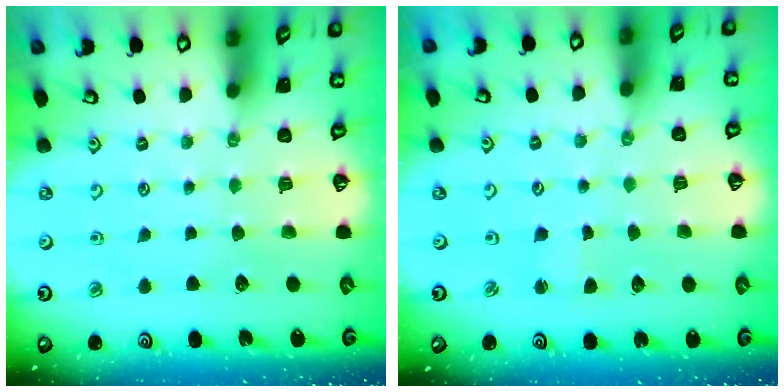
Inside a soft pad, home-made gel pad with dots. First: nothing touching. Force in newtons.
{"total": 1.3, "press": 1.2, "slide": 0.1}